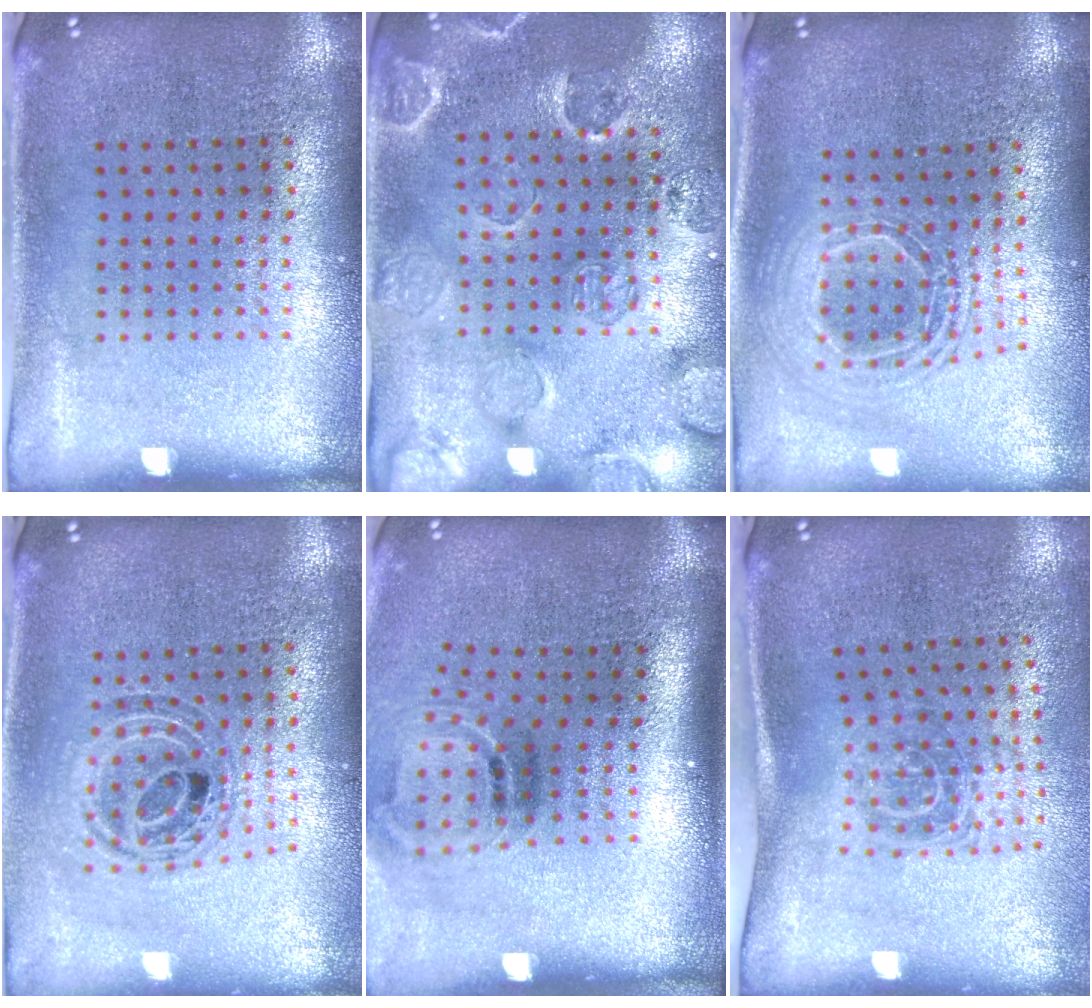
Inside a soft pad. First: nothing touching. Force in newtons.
{"total": 2.4, "press": 2.1, "slide": 1.3}
{"total": 2.0, "press": 1.6, "slide": 1.2}
{"total": 0.8, "press": 0.8, "slide": 0.2}
{"total": 1.9, "press": 1.1, "slide": 1.5}
{"total": 1.8, "press": 1.2, "slide": 1.3}